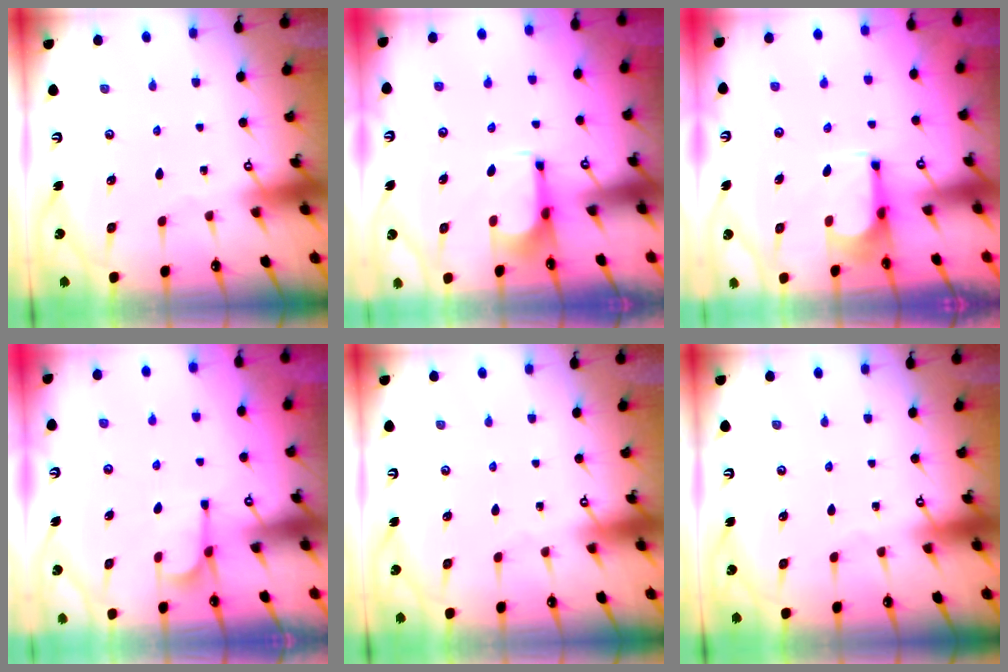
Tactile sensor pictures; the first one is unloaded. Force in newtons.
{"total": 1.9, "press": 1.8, "slide": 0.4}
{"total": 3.7, "press": 3.6, "slide": 1.0}
{"total": 5.3, "press": 5.2, "slide": 1.3}
{"total": 0.0}
{"total": 0.0}